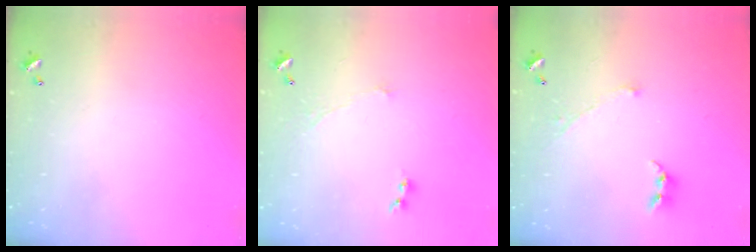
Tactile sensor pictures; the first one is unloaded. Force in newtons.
{"total": 1.2, "press": 0.7, "slide": 1.0}
{"total": 2.9, "press": 2.9, "slide": 0.4}